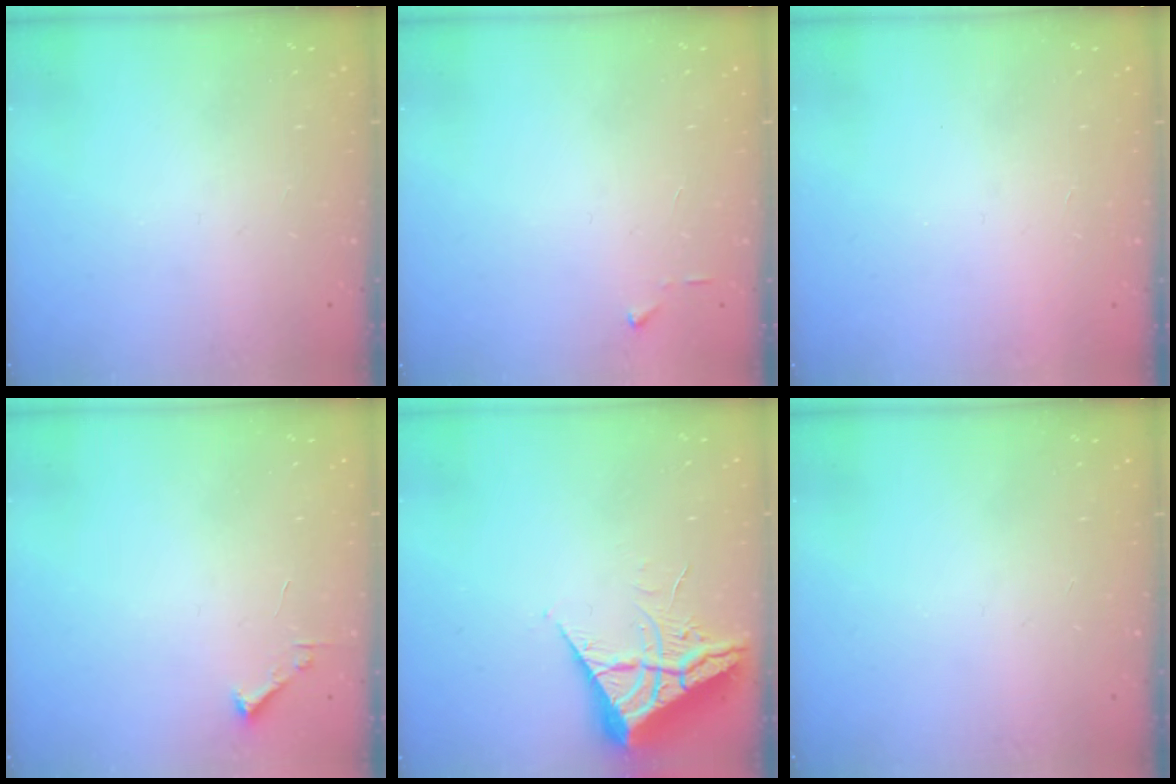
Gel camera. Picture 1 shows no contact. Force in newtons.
{"total": 3.0, "press": 2.9, "slide": 0.4}
{"total": 1.6, "press": 1.6, "slide": 0.1}
{"total": 1.7, "press": 1.7, "slide": 0.2}
{"total": 6.5, "press": 6.4, "slide": 0.7}
{"total": 0.0}